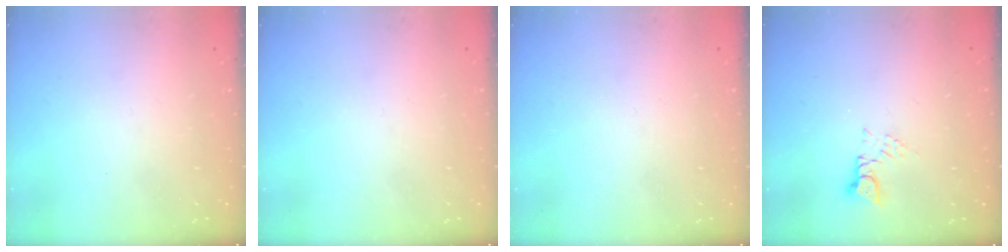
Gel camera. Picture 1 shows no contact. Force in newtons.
{"total": 0.0}
{"total": 0.0}
{"total": 3.0, "press": 3.0, "slide": 0.4}